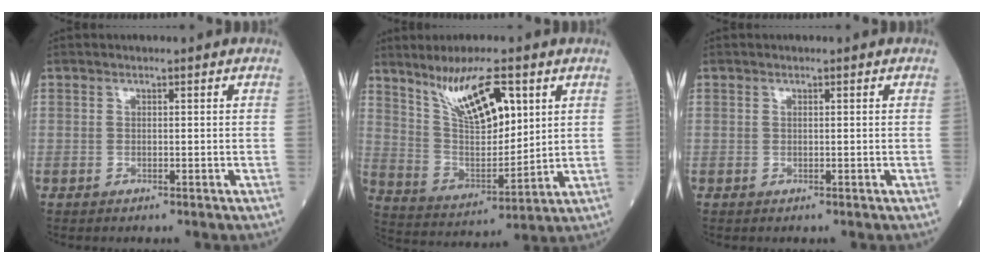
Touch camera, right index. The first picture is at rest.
{"total": 12.6, "force": [6.9, 3.5, 10.0], "torque": [-0.185, 0.006, 0.137]}
{"total": 0.0}